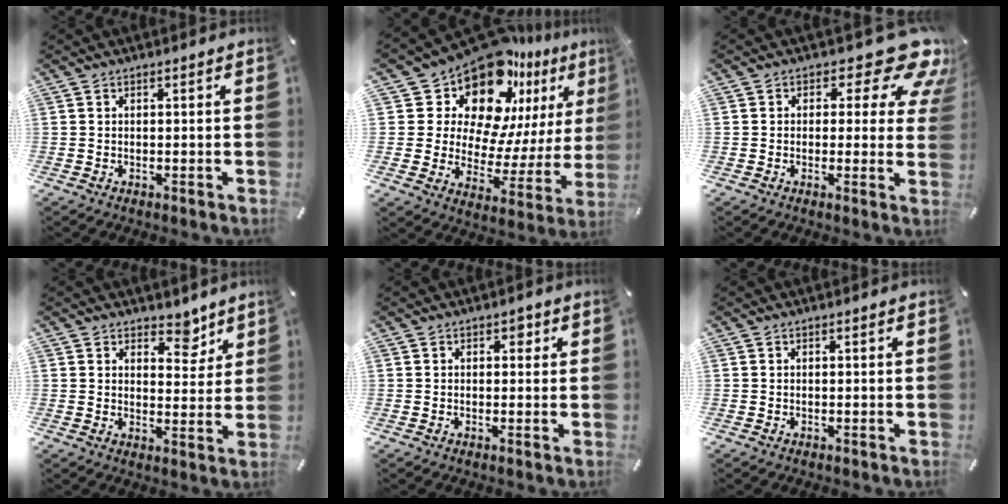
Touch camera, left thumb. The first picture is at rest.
{"total": 18.9, "force": [14.4, 9.7, 7.7], "torque": [-0.124, -0.137, 0.247]}
{"total": 11.7, "force": [5.9, 5.5, 8.5], "torque": [-0.099, -0.047, 0.097]}
{"total": 6.4, "force": [4.7, 3.8, 2.0], "torque": [-0.001, -0.033, 0.074]}
{"total": 1.9, "force": [0.5, 1.4, 1.1], "torque": [-0.008, 0.003, 0.002]}
{"total": 0.0}